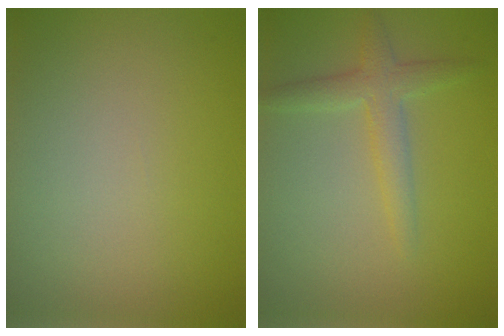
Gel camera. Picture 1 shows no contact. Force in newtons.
{"total": 2.7, "press": 2.7, "slide": 0.1}